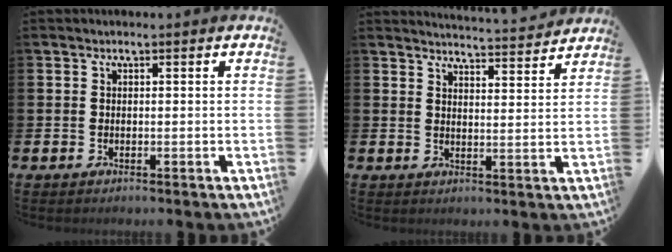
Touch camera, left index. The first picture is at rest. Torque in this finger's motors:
{"motor_torque": [0.79, -1.15, 0.25, 0.04]}